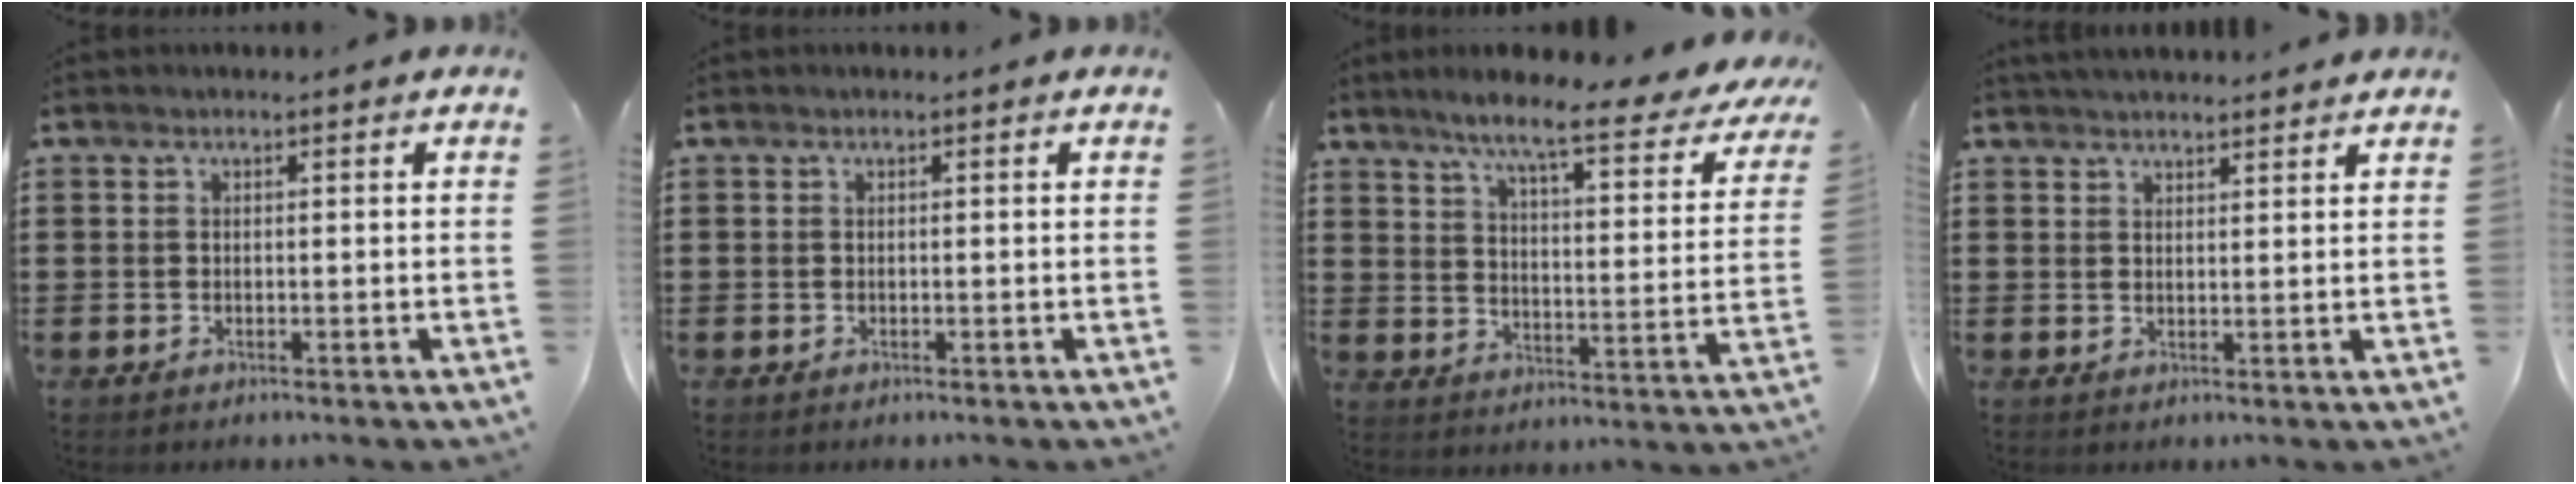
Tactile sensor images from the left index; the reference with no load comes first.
{"total": 0.0}
{"total": 8.9, "force": [7.1, 0.1, 5.4], "torque": [-0.114, -0.049, 0.109]}
{"total": 2.4, "force": [2.4, 0.0, 0.1], "torque": [-0.008, -0.003, 0.046]}